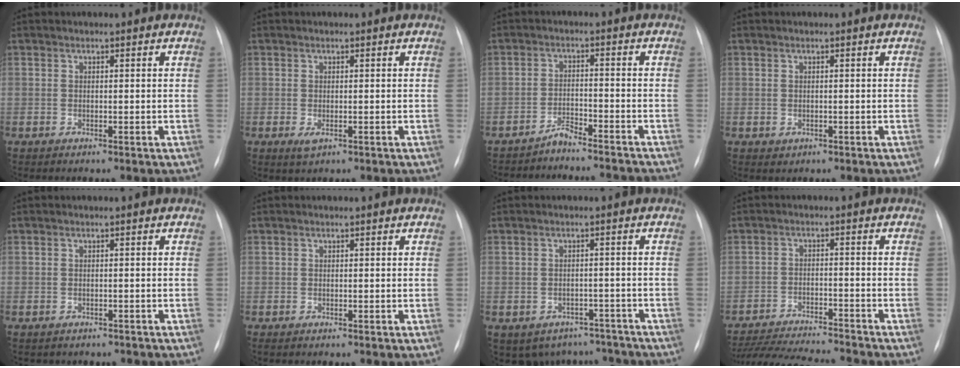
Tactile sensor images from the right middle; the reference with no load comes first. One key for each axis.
{"total": 1.5, "fx": -0.5, "fy": 0.6, "fz": 1.2, "tx": -0.025, "ty": -0.005, "tz": -0.004}
{"total": 7.4, "fx": -7.4, "fy": -0.3, "fz": 1.0, "tx": -0.007, "ty": 0.008, "tz": -0.105}
{"total": 0.6, "fx": -0.1, "fy": 0.5, "fz": 0.2, "tx": -0.007, "ty": -0.003, "tz": 0.006}
{"total": 4.3, "fx": -3.7, "fy": 2.0, "fz": 0.9, "tx": -0.017, "ty": 0.006, "tz": -0.036}
{"total": 0.0}
{"total": 9.2, "fx": -7.3, "fy": 5.4, "fz": 0.9, "tx": -0.008, "ty": 0.020, "tz": -0.080}
{"total": 14.7, "fx": -13.8, "fy": 0.8, "fz": 5.0, "tx": -0.090, "ty": -0.017, "tz": -0.205}